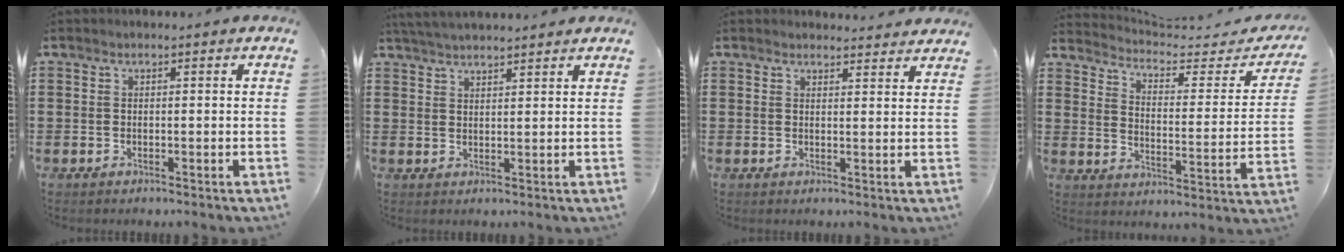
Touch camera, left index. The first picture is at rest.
{"total": 3.3, "force": [3.2, -0.2, 0.8], "torque": [-0.024, -0.005, 0.061]}
{"total": 2.2, "force": [2.1, 0.3, 0.1], "torque": [0.000, -0.008, 0.039]}
{"total": 3.8, "force": [3.5, 0.7, 1.4], "torque": [-0.050, -0.026, 0.054]}